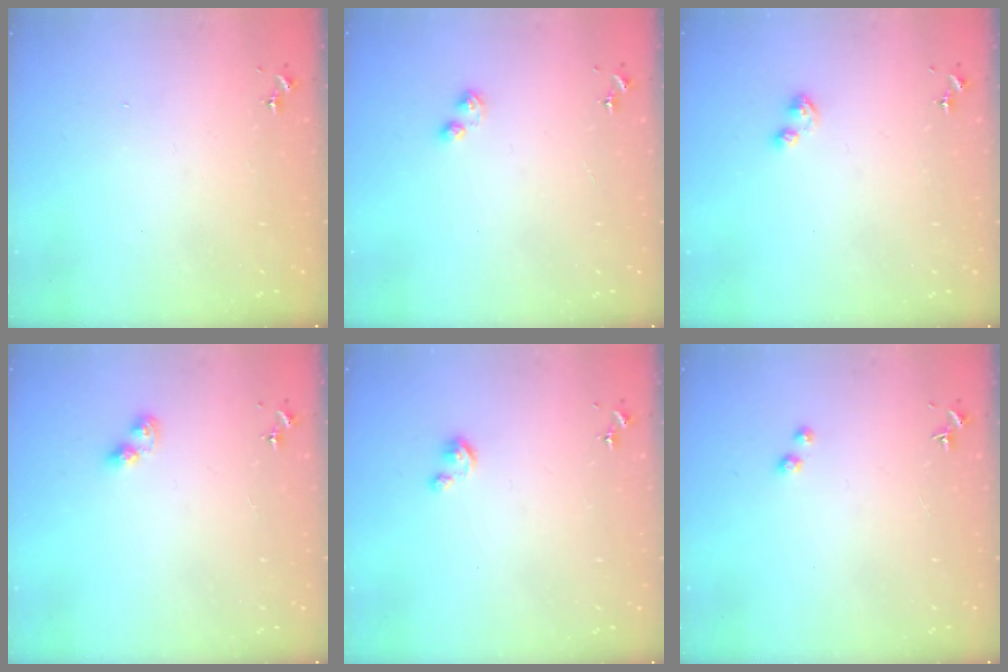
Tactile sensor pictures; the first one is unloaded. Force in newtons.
{"total": 2.9, "press": 2.9, "slide": 0.4}
{"total": 4.4, "press": 4.4, "slide": 0.4}
{"total": 4.2, "press": 4.2, "slide": 0.5}
{"total": 2.6, "press": 2.6, "slide": 0.3}
{"total": 1.8, "press": 1.7, "slide": 0.2}